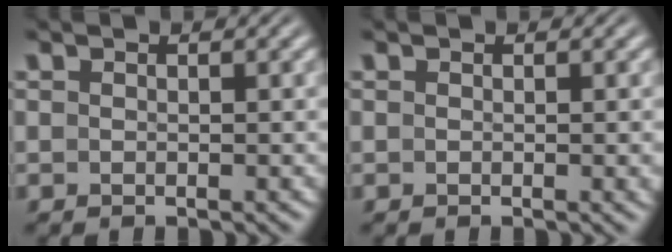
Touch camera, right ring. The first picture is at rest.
{"total": 1.2, "force": [-0.3, -1.2, 0.0], "torque": [0.010, -0.012, 0.005]}